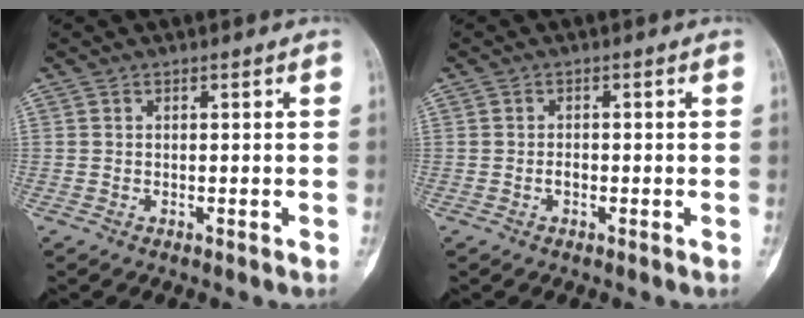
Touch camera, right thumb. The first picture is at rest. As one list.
[{"total": 1.1, "force": [-0.5, 0.7, 0.8], "torque": [-0.010, 0.003, -0.010]}]